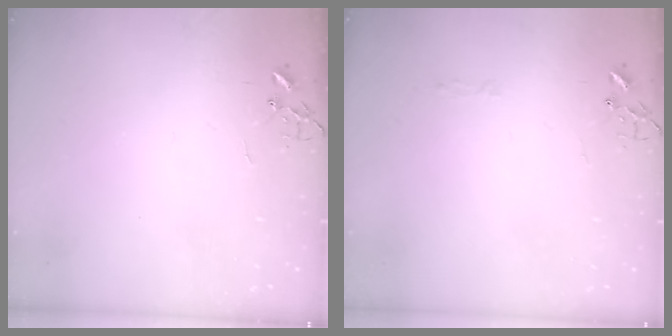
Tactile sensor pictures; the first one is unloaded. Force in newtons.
{"total": 2.8, "press": 2.8, "slide": 0.4}